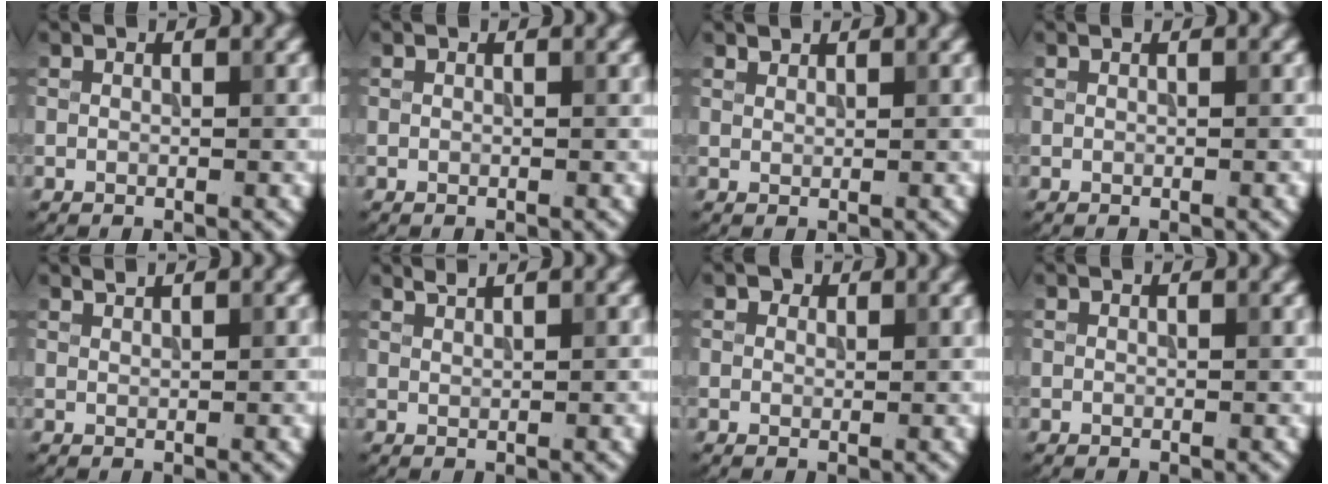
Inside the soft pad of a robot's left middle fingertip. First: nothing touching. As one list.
[{"total": 0.0}, {"total": 0.7, "force": [0.7, 0.1, 0.0], "torque": [0.002, 0.000, 0.016]}, {"total": 0.7, "force": [0.1, 0.2, 0.7], "torque": [-0.006, 0.004, 0.000]}, {"total": 0.8, "force": [0.7, 0.1, 0.4], "torque": [-0.005, -0.001, 0.012]}, {"total": 1.3, "force": [1.0, 0.3, 0.8], "torque": [-0.012, 0.000, 0.019]}, {"total": 0.9, "force": [0.6, 0.6, 0.3], "torque": [-0.004, -0.003, 0.005]}, {"total": 0.0}]